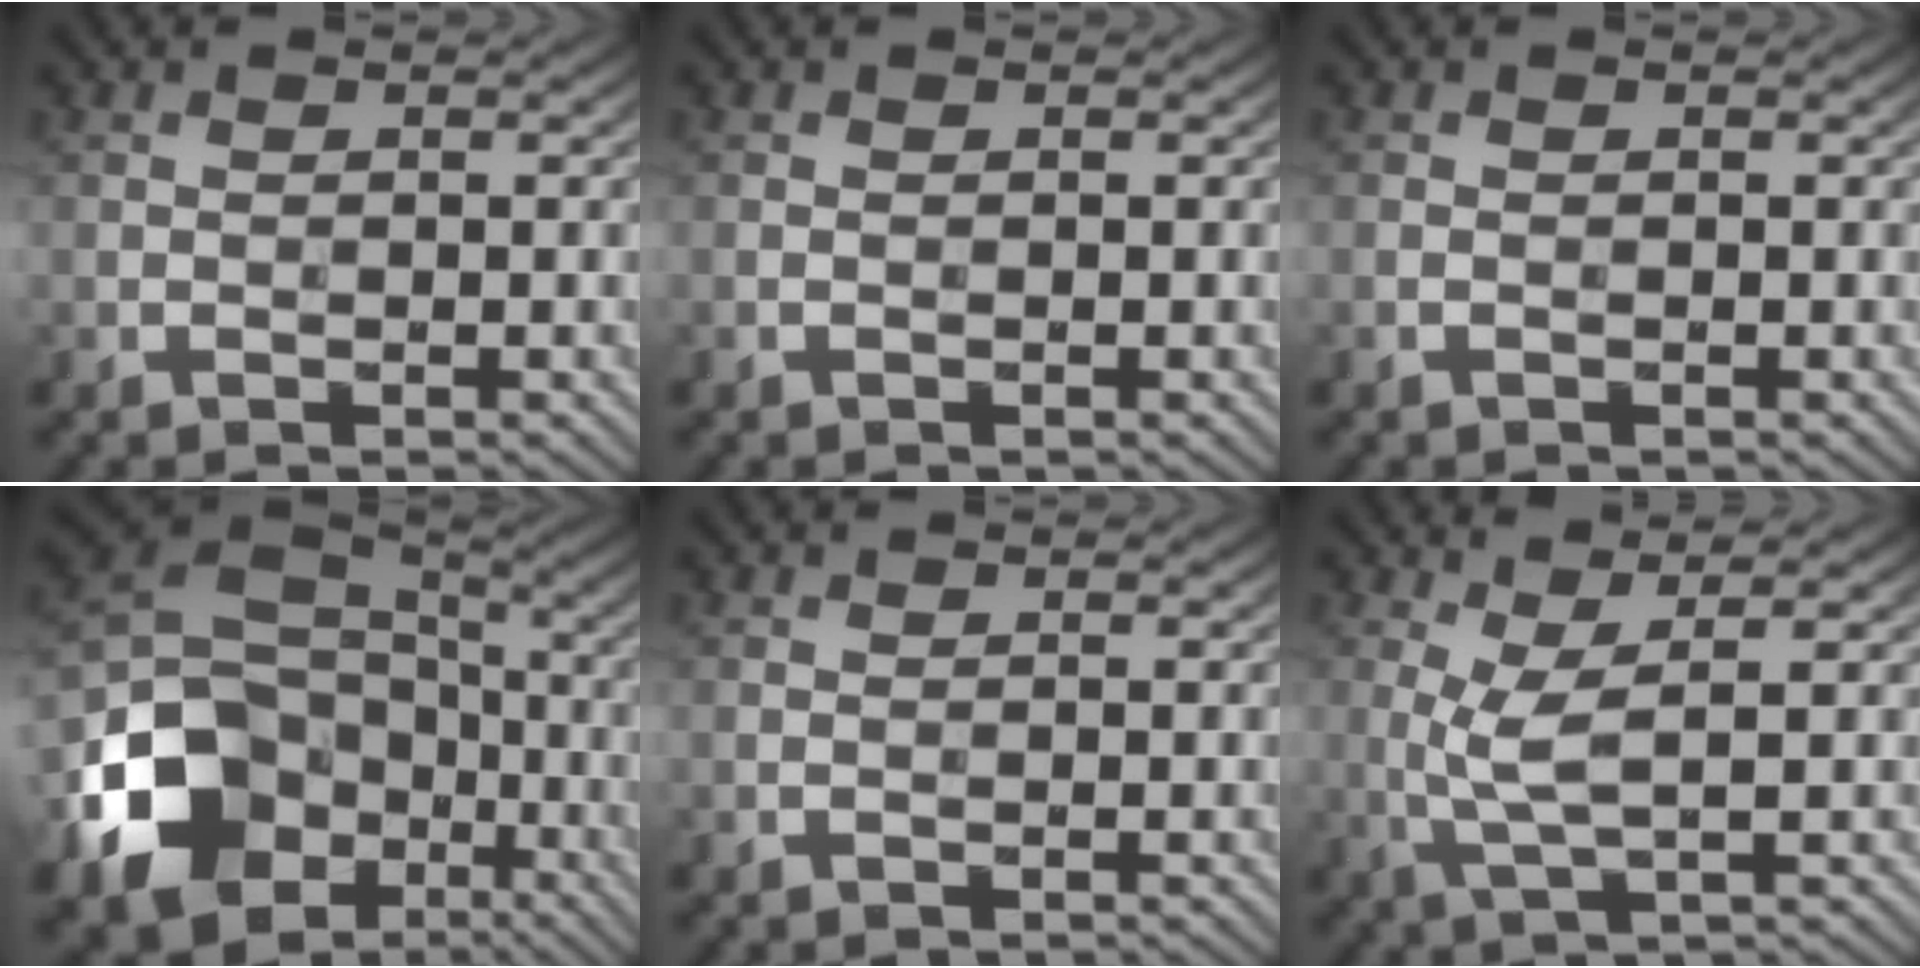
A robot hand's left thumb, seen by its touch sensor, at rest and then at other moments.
{"total": 0.0}
{"total": 0.0}
{"total": 18.1, "force": [-6.3, 14.0, 9.4], "torque": [-0.230, -0.038, -0.112]}
{"total": 0.0}
{"total": 3.9, "force": [1.3, 0.2, 3.6], "torque": [-0.090, 0.002, 0.027]}